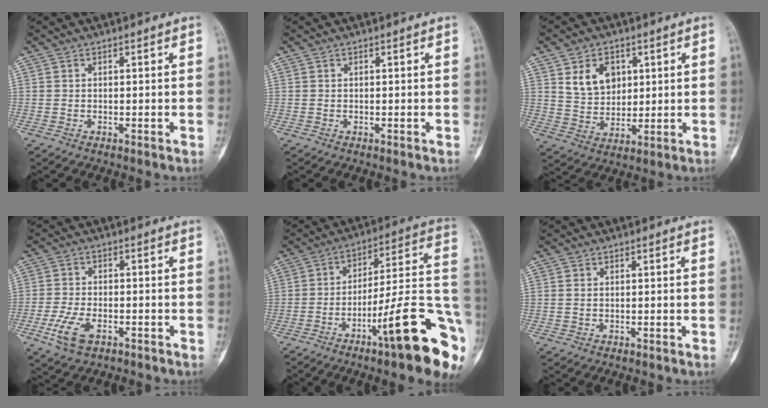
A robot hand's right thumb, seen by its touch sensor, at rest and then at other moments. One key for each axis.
{"total": 0.0}
{"total": 8.6, "fx": 3.2, "fy": 6.3, "fz": 4.9, "tx": -0.054, "ty": -0.021, "tz": 0.066}
{"total": 6.9, "fx": -3.2, "fy": 3.6, "fz": 4.9, "tx": -0.110, "ty": 0.009, "tz": -0.057}
{"total": 21.9, "fx": -9.1, "fy": 3.4, "fz": 19.7, "tx": -0.236, "ty": 0.052, "tz": -0.133}
{"total": 0.8, "fx": 0.1, "fy": 0.6, "fz": 0.5, "tx": -0.011, "ty": 0.002, "tz": 0.005}